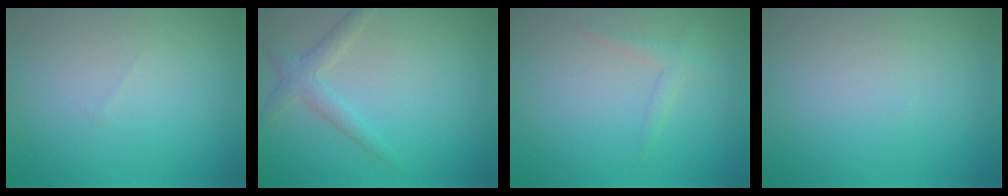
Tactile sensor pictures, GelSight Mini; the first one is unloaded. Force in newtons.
{"total": 2.2, "press": 2.1, "slide": 0.1}
{"total": 1.2, "press": 1.1, "slide": 0.1}
{"total": 0.0}